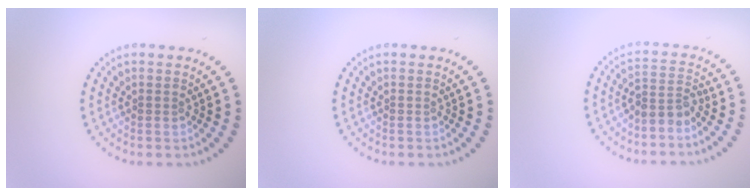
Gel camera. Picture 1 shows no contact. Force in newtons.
{"total": 0.0}
{"total": 2.4, "press": 1.9, "slide": 1.5}